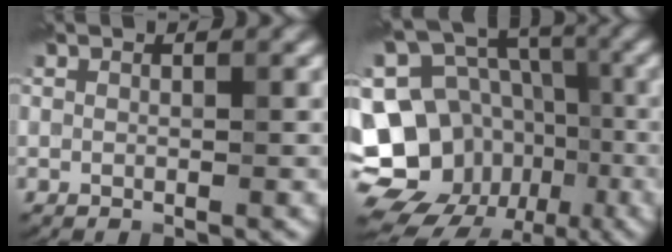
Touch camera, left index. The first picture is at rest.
{"total": 17.5, "force": [-6.2, 14.7, 7.3], "torque": [-0.145, -0.004, -0.096]}